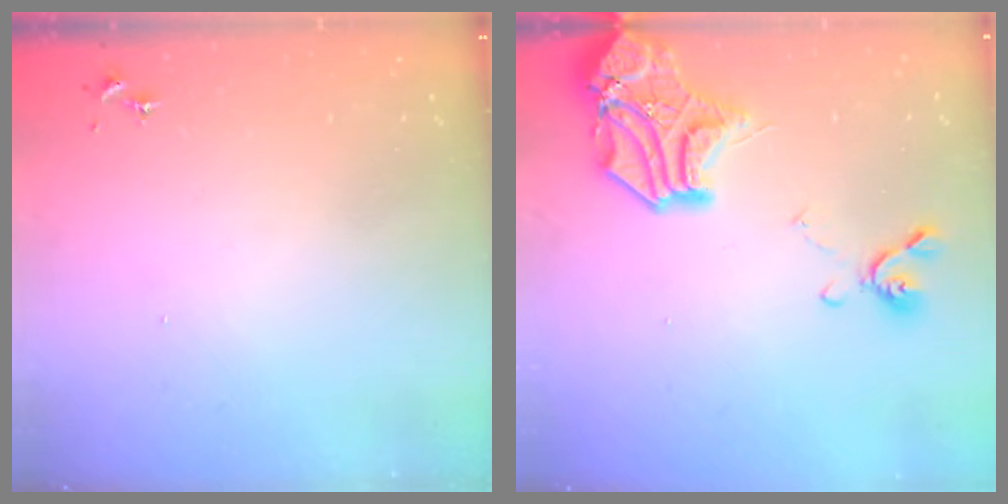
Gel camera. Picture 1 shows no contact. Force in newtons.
{"total": 17.6, "press": 17.6, "slide": 1.5}